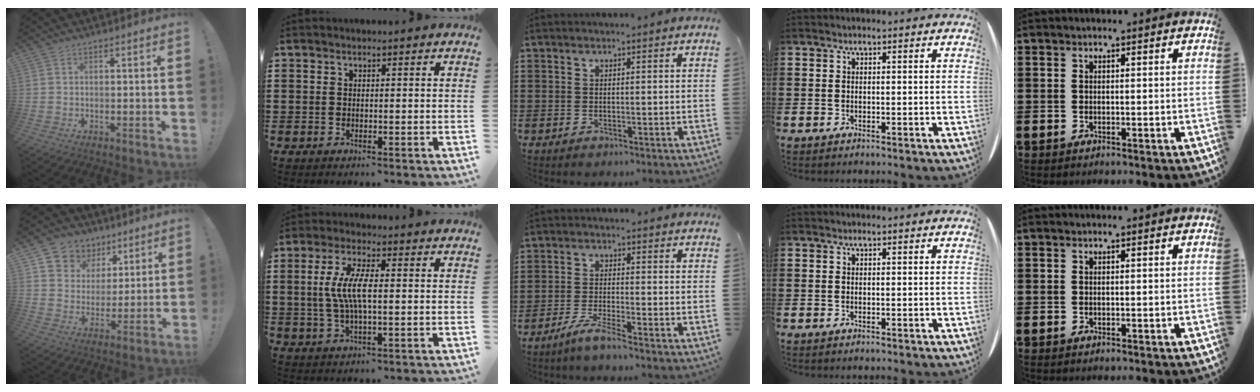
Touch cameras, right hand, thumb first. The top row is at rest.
{"thumb": {"total": 9.1, "force": [4.7, 7.7, 1.5], "torque": [-0.027, -0.034, 0.098]}, "index": {"total": 7.1, "force": [0.1, 2.2, 6.7], "torque": [-0.150, -0.005, -0.009]}, "middle": {"total": 3.4, "force": [-2.7, -0.4, 2.0], "torque": [-0.046, -0.006, -0.054]}}